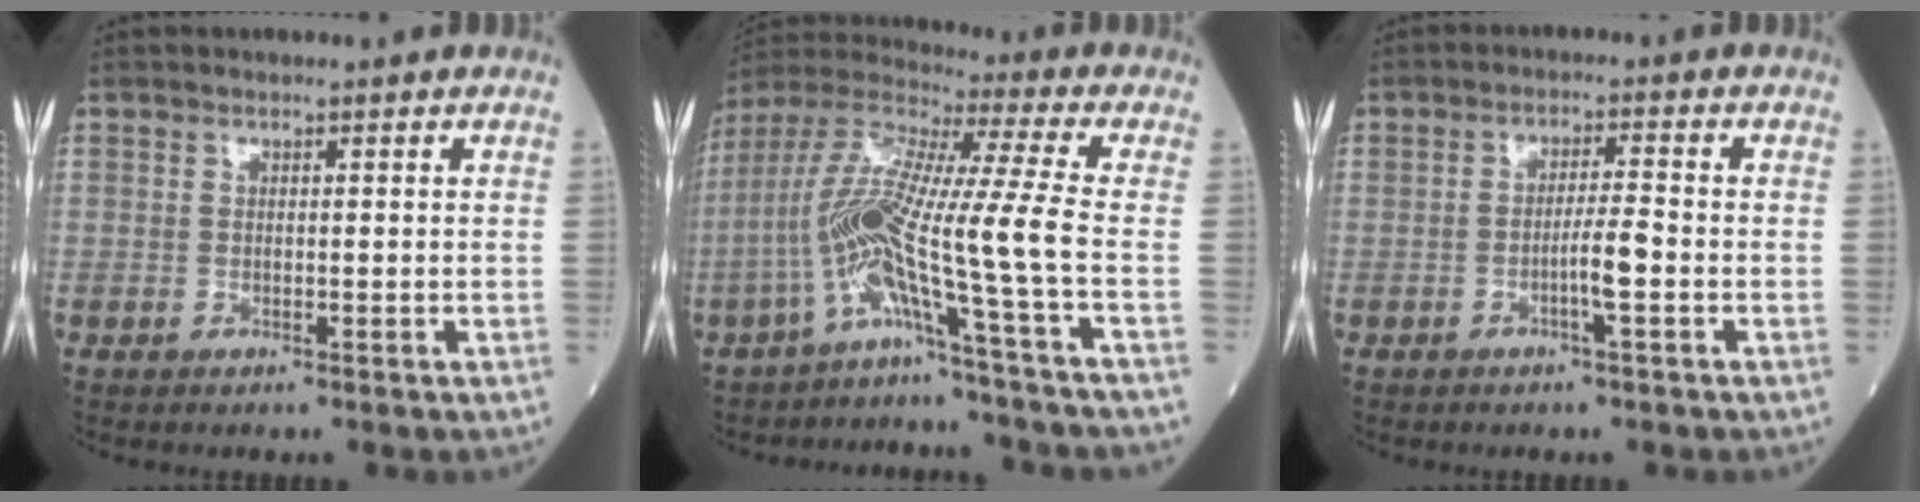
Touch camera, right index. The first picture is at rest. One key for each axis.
{"total": 13.8, "fx": -5.2, "fy": -2.6, "fz": 12.5, "tx": -0.262, "ty": 0.011, "tz": -0.110}
{"total": 3.8, "fx": -1.3, "fy": -0.2, "fz": 3.6, "tx": -0.063, "ty": -0.002, "tz": -0.025}